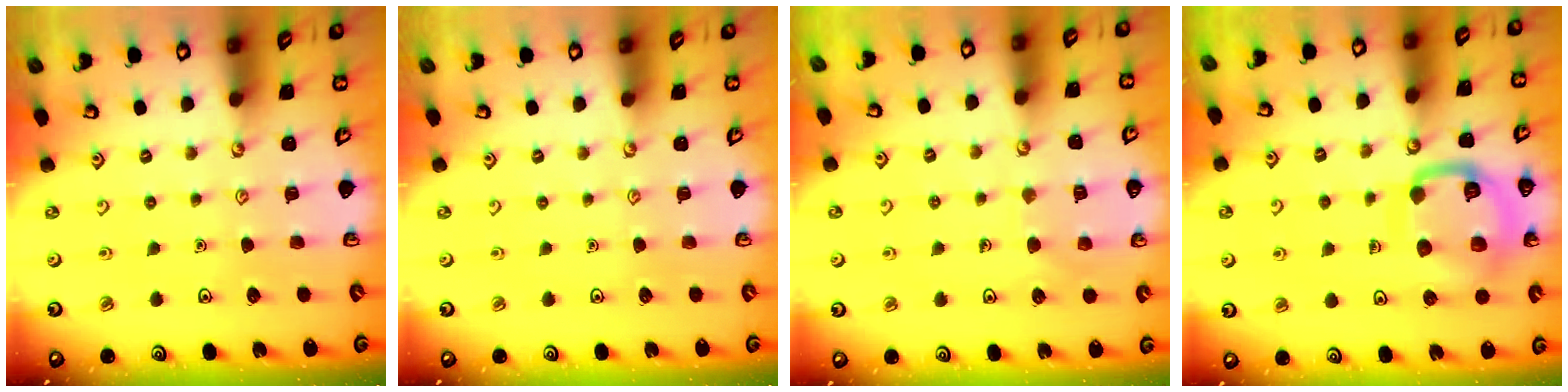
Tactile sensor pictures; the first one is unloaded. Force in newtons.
{"total": 0.0}
{"total": 5.1, "press": 5.0, "slide": 0.4}
{"total": 14.4, "press": 14.3, "slide": 1.5}